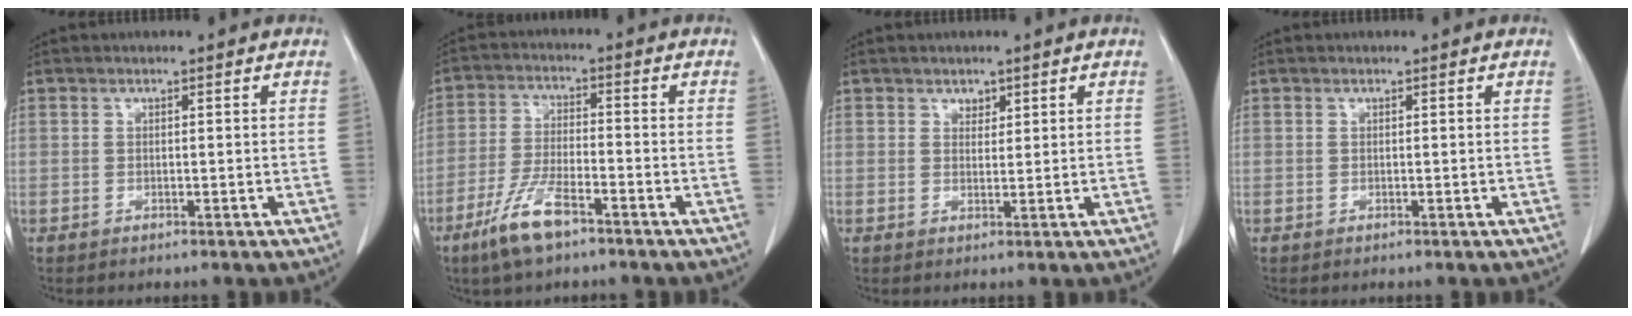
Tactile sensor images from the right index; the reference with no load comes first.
{"total": 8.1, "force": [-5.2, 1.8, 5.9], "torque": [-0.126, -0.011, -0.096]}
{"total": 1.4, "force": [1.0, 0.9, 0.5], "torque": [-0.002, -0.004, 0.015]}
{"total": 0.0}